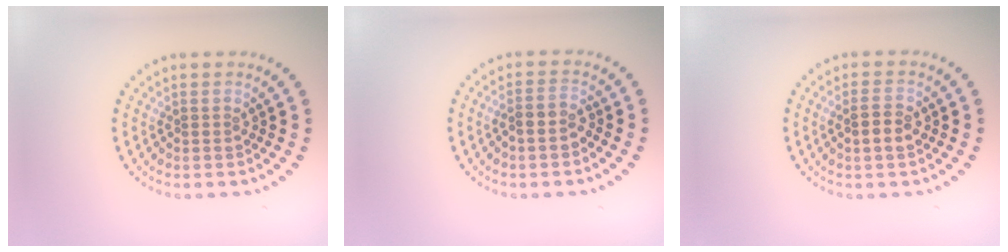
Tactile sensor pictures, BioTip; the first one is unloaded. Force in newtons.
{"total": 1.9, "press": 1.6, "slide": 0.9}
{"total": 2.2, "press": 2.2, "slide": 0.3}